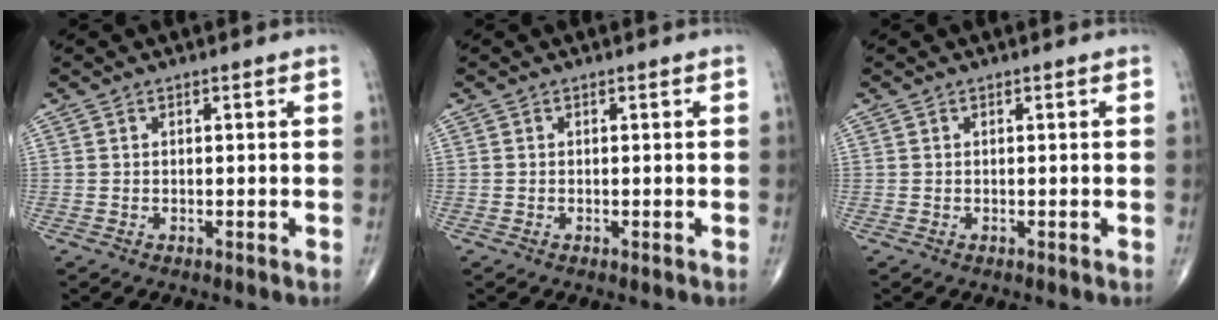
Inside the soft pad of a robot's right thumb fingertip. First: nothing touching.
{"total": 0.0}
{"total": 0.0}